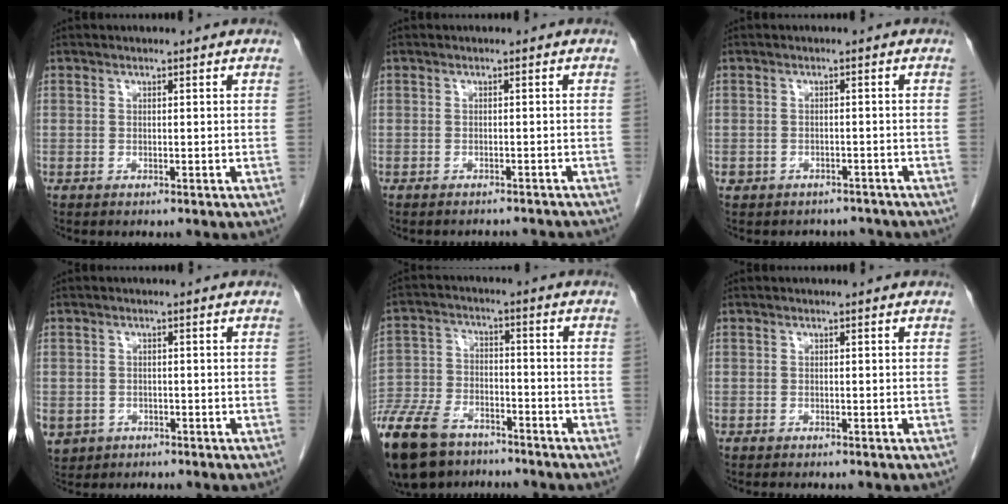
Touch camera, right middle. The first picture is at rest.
{"total": 5.4, "force": [-5.2, 1.0, 1.1], "torque": [-0.009, -0.004, -0.055]}
{"total": 4.6, "force": [-3.9, 2.5, 0.3], "torque": [-0.003, 0.020, -0.046]}
{"total": 5.8, "force": [-2.6, 5.0, 1.6], "torque": [-0.041, 0.000, -0.036]}
{"total": 16.4, "force": [-12.1, 7.5, 8.1], "torque": [-0.195, -0.023, -0.211]}
{"total": 0.7, "force": [-0.7, 0.0, 0.3], "torque": [-0.012, -0.005, -0.008]}